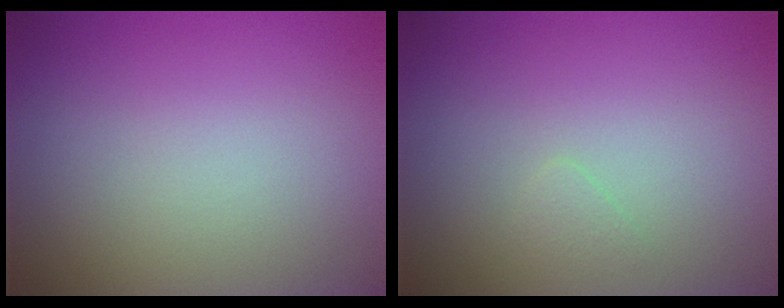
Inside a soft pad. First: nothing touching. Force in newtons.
{"total": 0.6, "press": 0.6, "slide": 0.1}